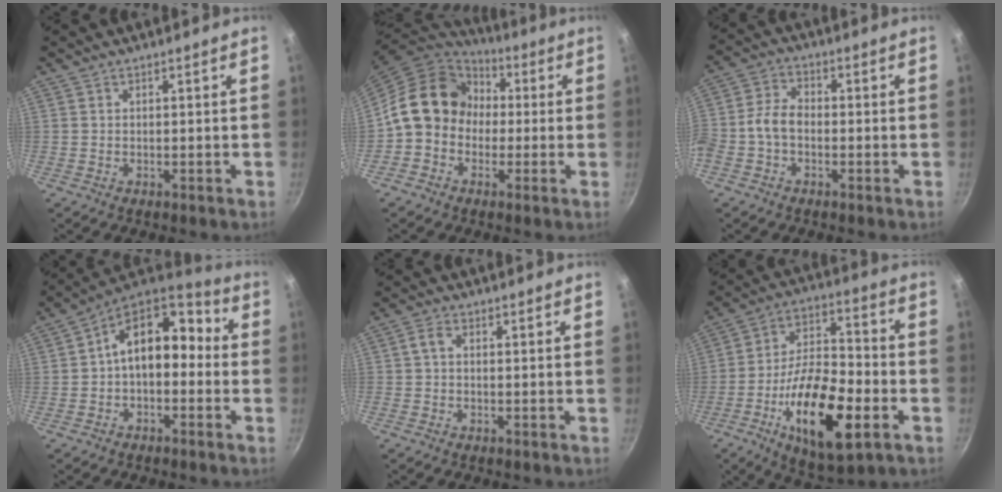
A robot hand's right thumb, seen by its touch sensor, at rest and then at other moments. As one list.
[{"total": 14.1, "force": [0.3, 11.9, 7.4], "torque": [-0.086, 0.036, -0.017]}, {"total": 6.0, "force": [-1.8, 3.8, 4.2], "torque": [-0.085, 0.033, -0.048]}, {"total": 13.8, "force": [-0.4, 9.1, 10.4], "torque": [-0.134, 0.056, -0.020]}, {"total": 2.0, "force": [-0.1, 1.0, 1.7], "torque": [-0.045, 0.010, -0.006]}, {"total": 21.5, "force": [-7.4, 8.9, 18.0], "torque": [-0.297, 0.034, -0.128]}]